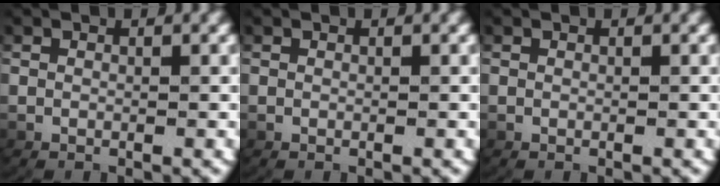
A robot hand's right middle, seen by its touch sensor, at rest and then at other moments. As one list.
[{"total": 0.0}, {"total": 0.0}]